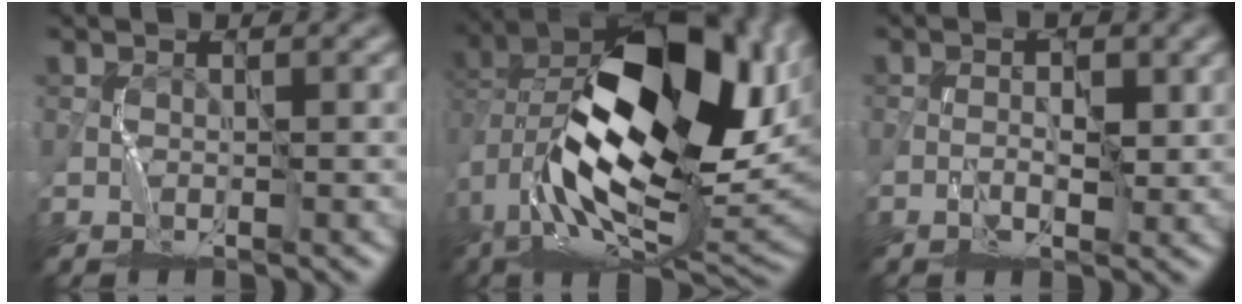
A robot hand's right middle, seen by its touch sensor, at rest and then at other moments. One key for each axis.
{"total": 18.2, "fx": 2.3, "fy": 10.8, "fz": 14.4, "tx": -0.259, "ty": -0.004, "tz": 0.053}
{"total": 1.8, "fx": 0.0, "fy": 1.0, "fz": 1.5, "tx": -0.020, "ty": -0.001, "tz": 0.000}